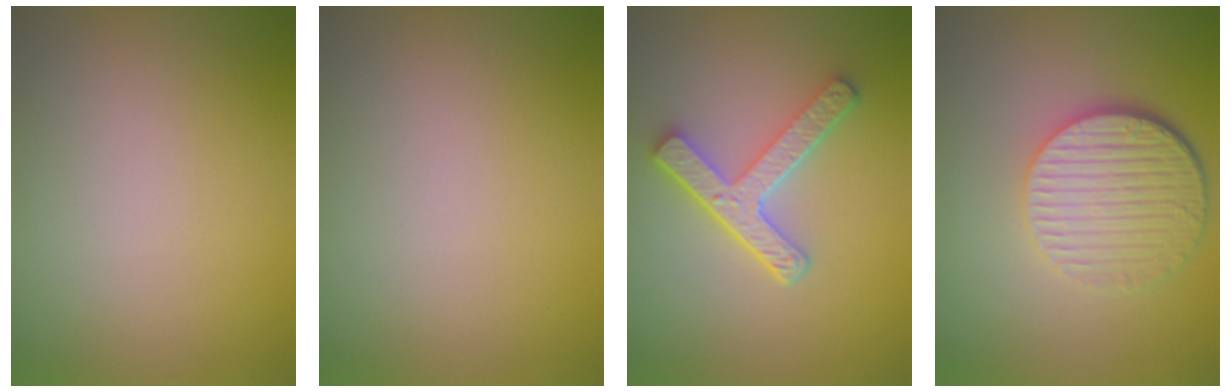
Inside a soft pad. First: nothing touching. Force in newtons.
{"total": 0.0}
{"total": 4.5, "press": 3.5, "slide": 2.8}
{"total": 5.9, "press": 4.2, "slide": 4.1}